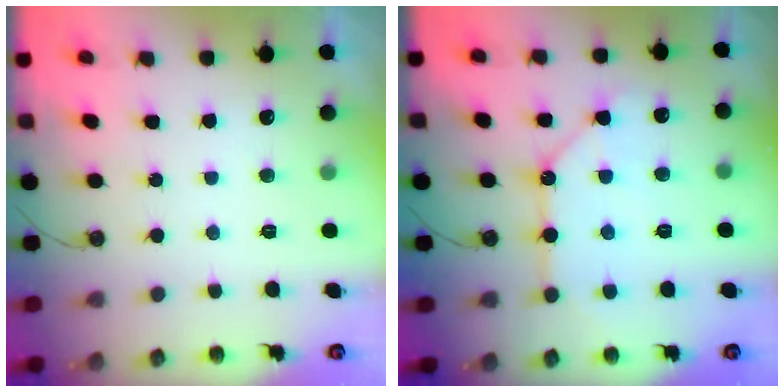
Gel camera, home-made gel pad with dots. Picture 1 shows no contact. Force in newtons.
{"total": 10.5, "press": 10.4, "slide": 0.9}